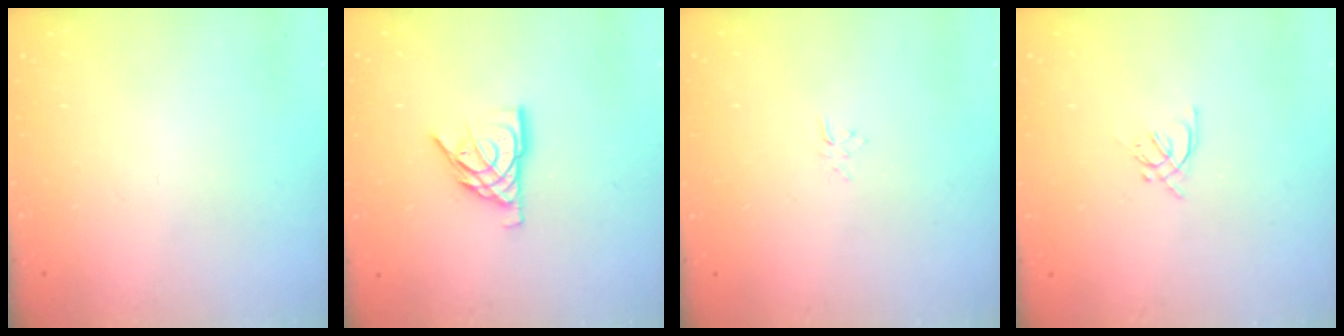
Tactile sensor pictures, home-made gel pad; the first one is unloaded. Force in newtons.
{"total": 9.5, "press": 9.4, "slide": 1.0}
{"total": 2.9, "press": 2.9, "slide": 0.3}
{"total": 2.0, "press": 1.9, "slide": 0.5}